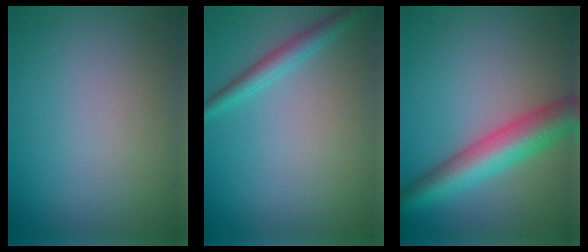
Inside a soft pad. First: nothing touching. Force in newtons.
{"total": 2.3, "press": 2.3, "slide": 0.1}
{"total": 6.3, "press": 6.3, "slide": 0.2}